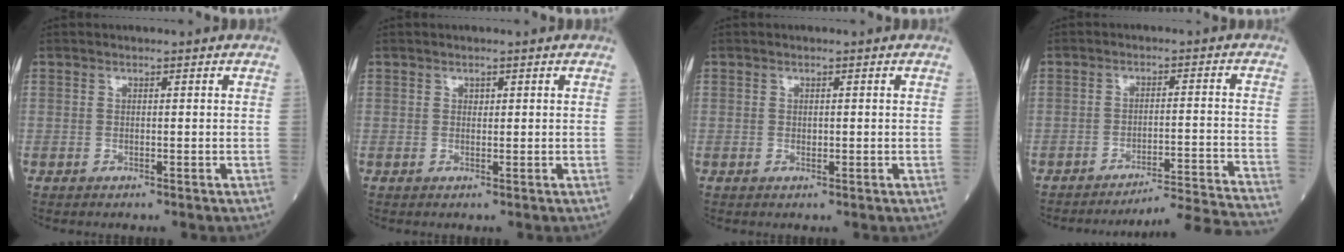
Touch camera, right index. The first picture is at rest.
{"total": 0.5, "force": [0.3, 0.4, 0.2], "torque": [-0.001, -0.002, 0.003]}
{"total": 0.5, "force": [0.1, 0.4, 0.4], "torque": [-0.002, 0.000, 0.002]}
{"total": 15.3, "force": [-14.7, -3.8, 1.9], "torque": [0.006, -0.016, -0.197]}